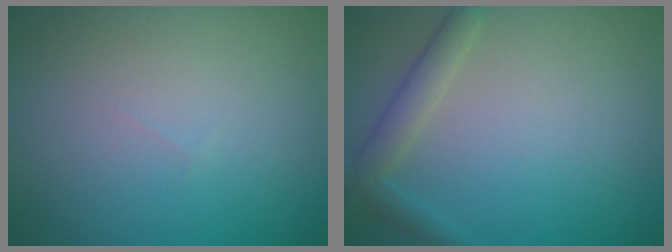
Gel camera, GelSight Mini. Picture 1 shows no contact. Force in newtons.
{"total": 2.3, "press": 2.3, "slide": 0.1}